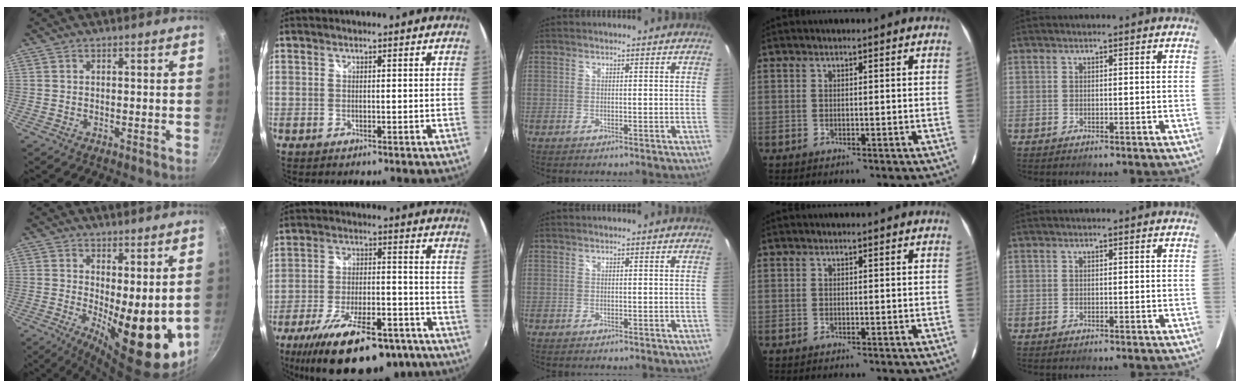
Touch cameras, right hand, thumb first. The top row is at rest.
{"thumb": {"total": 14.2, "force": [0.8, 5.6, 13.1], "torque": [-0.146, -0.029, 0.026]}, "index": {"total": 23.2, "force": [-16.6, 8.7, 13.7], "torque": [-0.243, -0.020, -0.239]}}